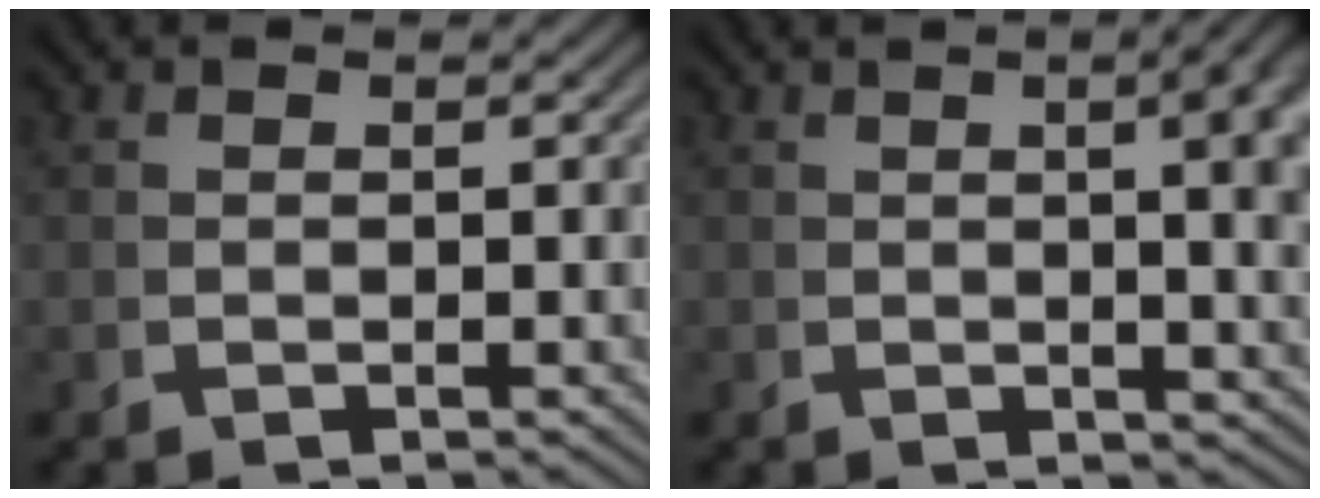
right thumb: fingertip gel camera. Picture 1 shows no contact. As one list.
[{"total": 7.0, "force": [1.7, 2.6, 6.3], "torque": [-0.057, 0.016, 0.020]}]